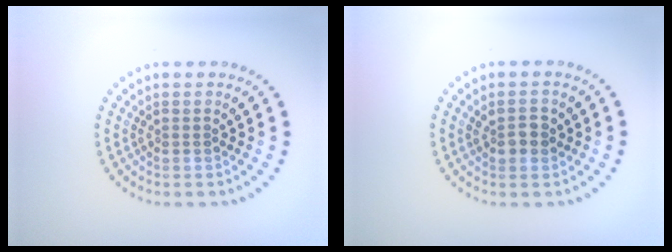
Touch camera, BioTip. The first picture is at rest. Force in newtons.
{"total": 2.1, "press": 2.0, "slide": 0.4}